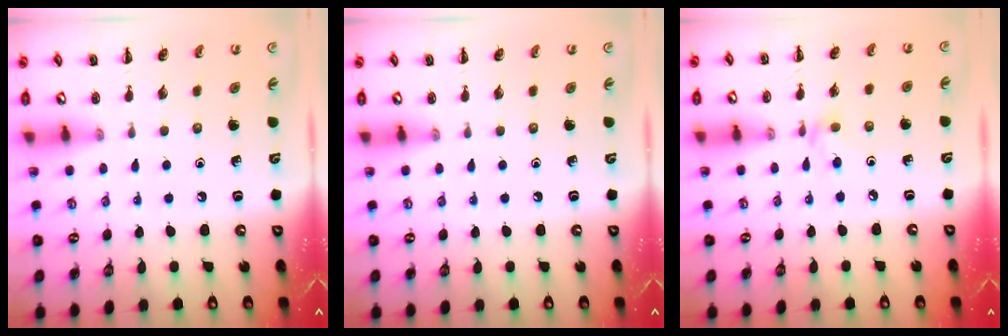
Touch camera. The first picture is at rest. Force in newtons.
{"total": 0.0}
{"total": 4.9, "press": 4.6, "slide": 1.6}